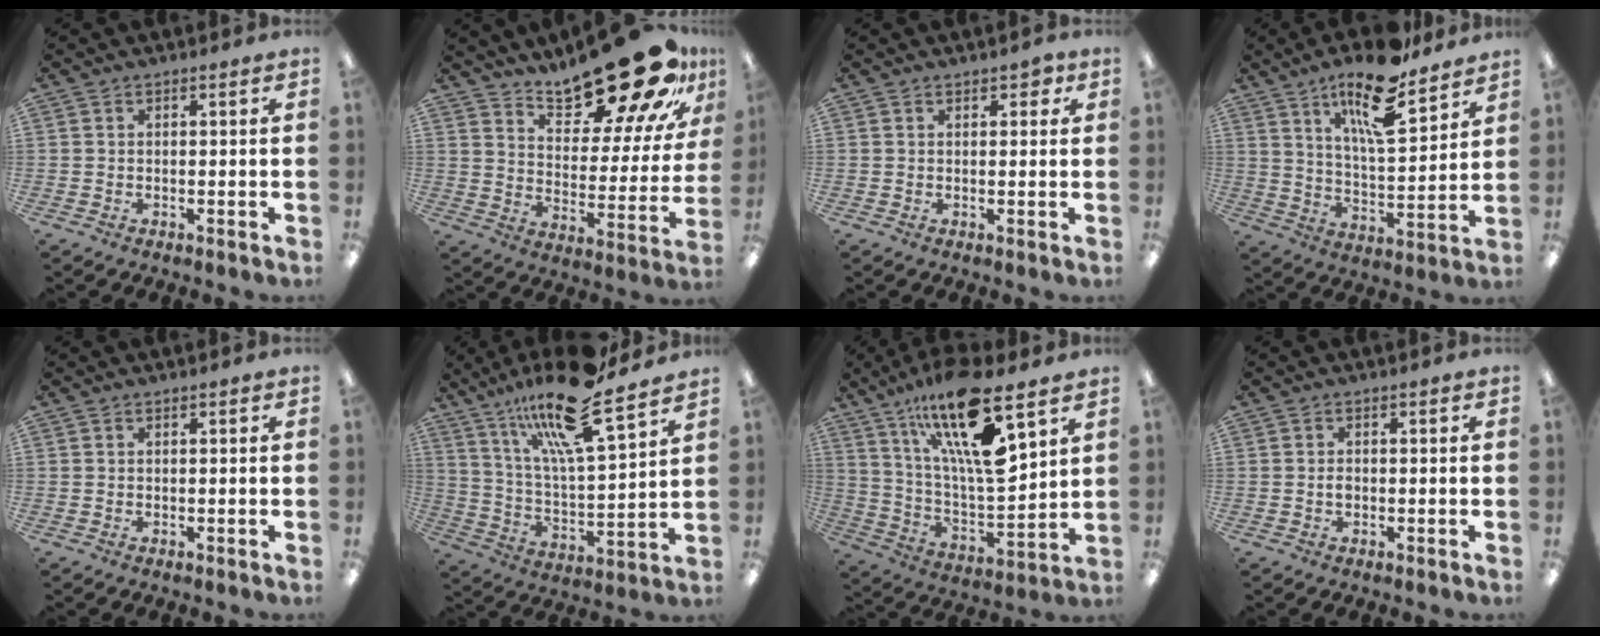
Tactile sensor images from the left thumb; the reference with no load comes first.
{"total": 23.6, "force": [18.9, 6.3, 12.6], "torque": [-0.183, -0.129, 0.313]}
{"total": 2.0, "force": [1.3, 1.2, 1.0], "torque": [-0.006, -0.003, 0.019]}
{"total": 16.9, "force": [11.8, 5.0, 11.0], "torque": [-0.183, -0.062, 0.193]}
{"total": 0.0}
{"total": 20.3, "force": [15.4, 4.0, 12.6], "torque": [-0.228, -0.090, 0.255]}
{"total": 21.2, "force": [13.0, 5.6, 15.9], "torque": [-0.295, -0.074, 0.210]}
{"total": 1.2, "force": [-0.1, 0.9, 0.8], "torque": [-0.015, 0.003, -0.004]}